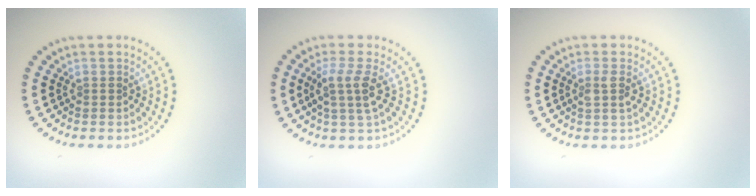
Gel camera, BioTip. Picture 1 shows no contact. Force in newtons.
{"total": 2.7, "press": 2.2, "slide": 1.7}
{"total": 1.5, "press": 1.3, "slide": 0.9}